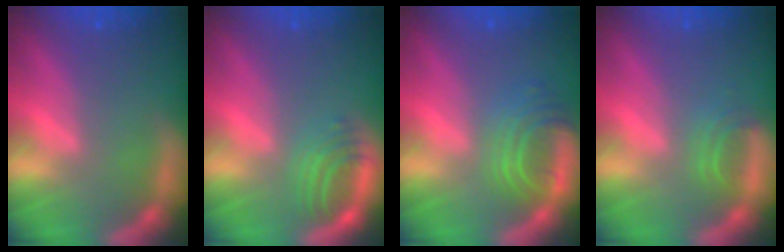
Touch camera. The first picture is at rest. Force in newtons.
{"total": 3.4}
{"total": 5.0}
{"total": 1.9}